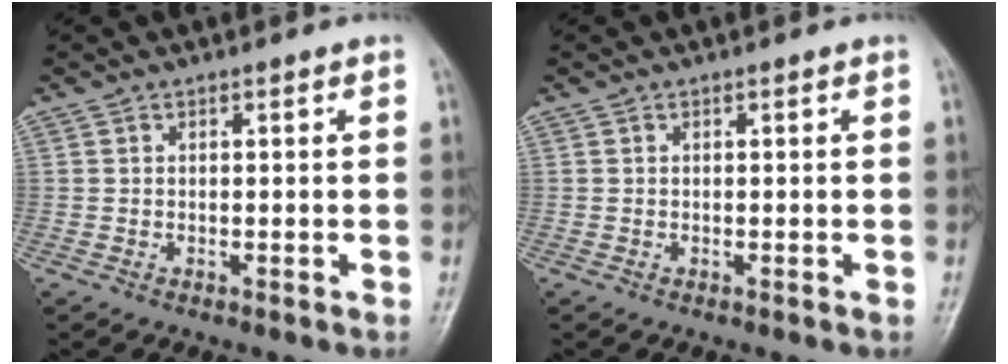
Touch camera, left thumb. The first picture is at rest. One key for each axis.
{"total": 0.0}